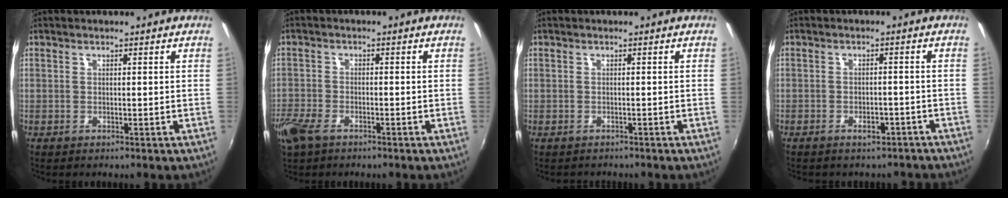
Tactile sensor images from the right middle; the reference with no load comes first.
{"total": 7.6, "force": [-4.8, 4.1, 4.2], "torque": [-0.116, -0.016, -0.096]}
{"total": 1.2, "force": [-1.0, 0.7, -0.1], "torque": [-0.004, 0.001, -0.015]}
{"total": 4.7, "force": [-3.9, 2.3, 1.5], "torque": [-0.025, 0.007, -0.041]}